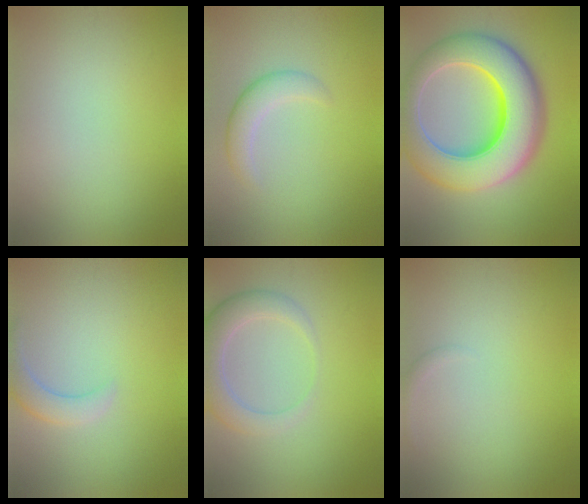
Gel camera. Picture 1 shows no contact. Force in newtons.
{"total": 2.5, "press": 2.5, "slide": 0.2}
{"total": 12.7, "press": 12.7, "slide": 0.2}
{"total": 2.4, "press": 2.4, "slide": 0.2}
{"total": 4.1, "press": 4.0, "slide": 0.5}
{"total": 0.6, "press": 0.6, "slide": 0.1}